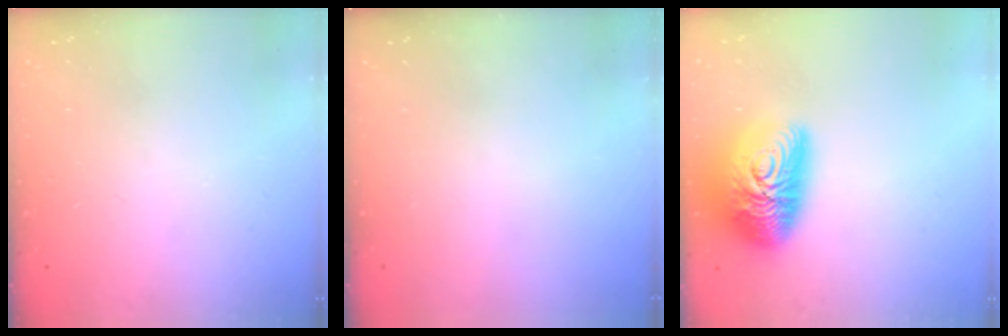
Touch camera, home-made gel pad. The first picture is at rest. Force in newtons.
{"total": 0.0}
{"total": 17.7, "press": 17.7, "slide": 1.2}